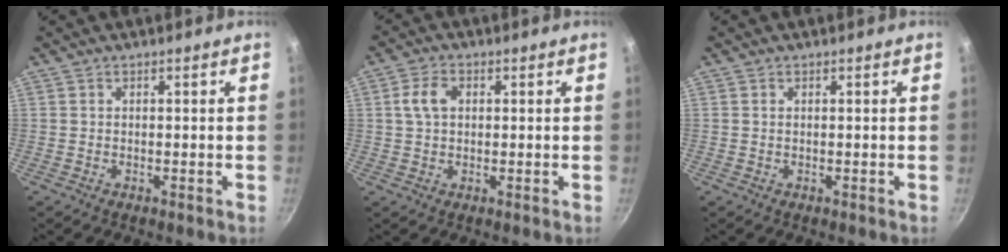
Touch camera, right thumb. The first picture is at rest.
{"total": 4.7, "force": [1.0, 3.2, 3.3], "torque": [-0.067, 0.009, 0.017]}
{"total": 0.0}